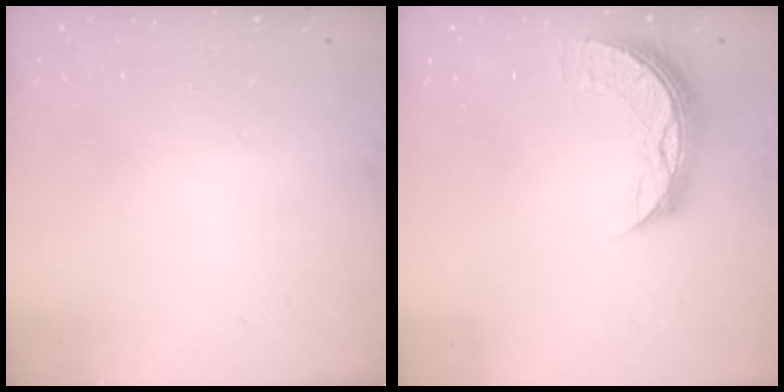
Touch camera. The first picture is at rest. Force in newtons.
{"total": 8.4, "press": 8.4, "slide": 0.8}